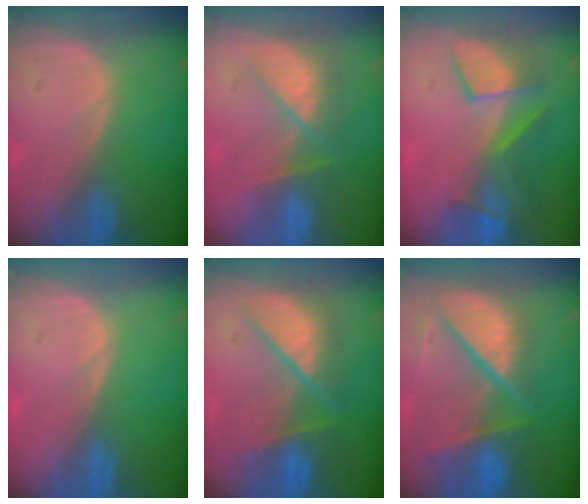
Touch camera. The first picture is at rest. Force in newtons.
{"total": 7.9, "press": 7.0, "slide": 3.7}
{"total": 8.0, "press": 7.5, "slide": 2.5}
{"total": 0.0}
{"total": 8.0, "press": 8.0, "slide": 0.4}
{"total": 11.5, "press": 9.6, "slide": 6.4}